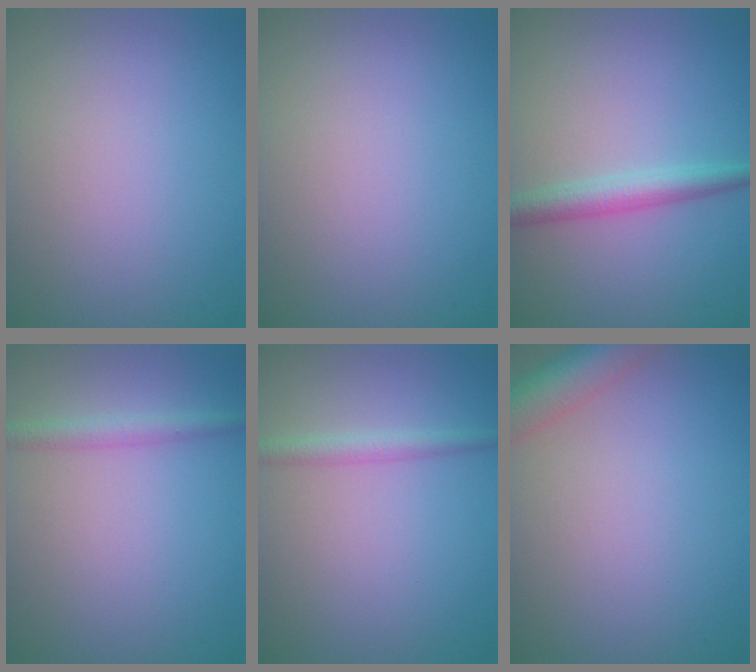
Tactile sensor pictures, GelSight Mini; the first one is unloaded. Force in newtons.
{"total": 0.0}
{"total": 2.9, "press": 2.9, "slide": 0.1}
{"total": 2.0, "press": 2.0, "slide": 0.0}
{"total": 1.9, "press": 1.8, "slide": 0.1}
{"total": 4.9, "press": 4.8, "slide": 0.4}